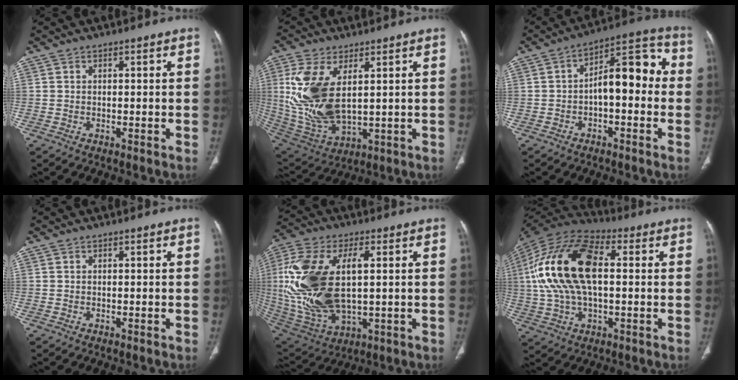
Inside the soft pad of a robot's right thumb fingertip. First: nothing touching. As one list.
[{"total": 16.6, "force": [3.1, 8.5, 13.9], "torque": [-0.296, -0.016, 0.080]}, {"total": 11.8, "force": [-0.8, 5.8, 10.2], "torque": [-0.124, 0.049, -0.020]}, {"total": 0.0}, {"total": 24.1, "force": [1.7, 12.2, 20.7], "torque": [-0.448, -0.008, 0.040]}, {"total": 21.7, "force": [2.4, 11.4, 18.3], "torque": [-0.371, 0.023, 0.037]}]